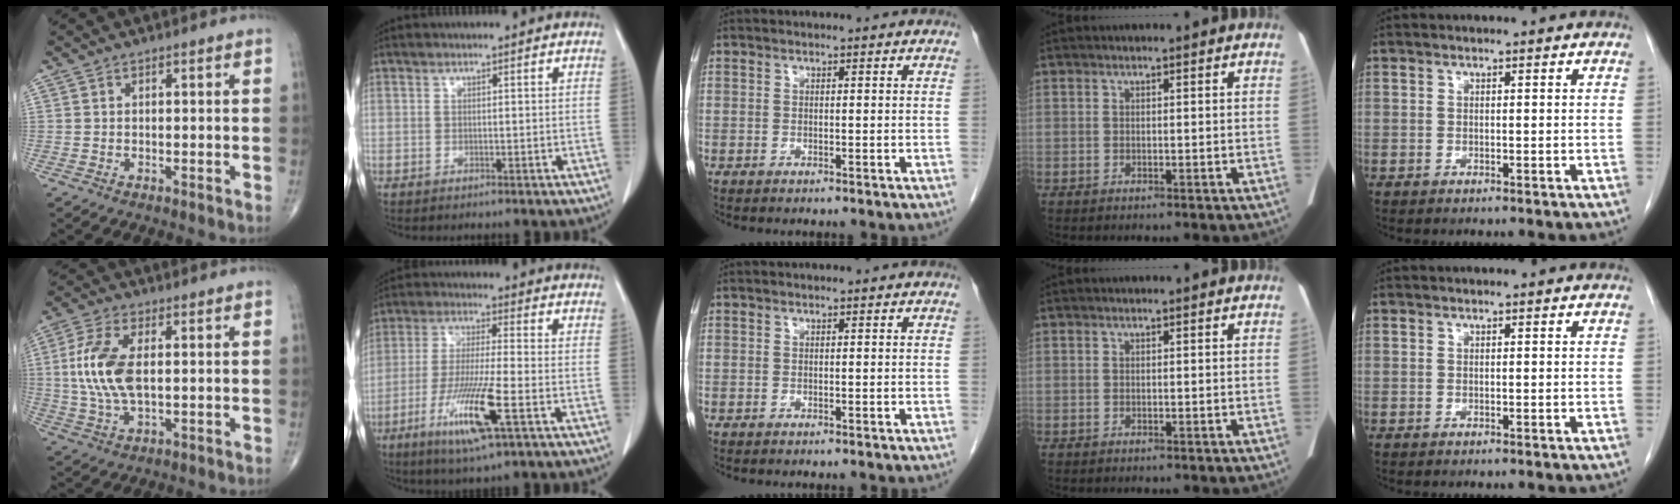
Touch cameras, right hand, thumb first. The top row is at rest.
{"thumb": {"total": 11.5, "force": [0.9, 5.5, 10.0], "torque": [-0.224, 0.002, 0.021]}, "index": {"total": 11.5, "force": [-4.7, 0.3, 10.4], "torque": [-0.206, -0.024, -0.087]}}